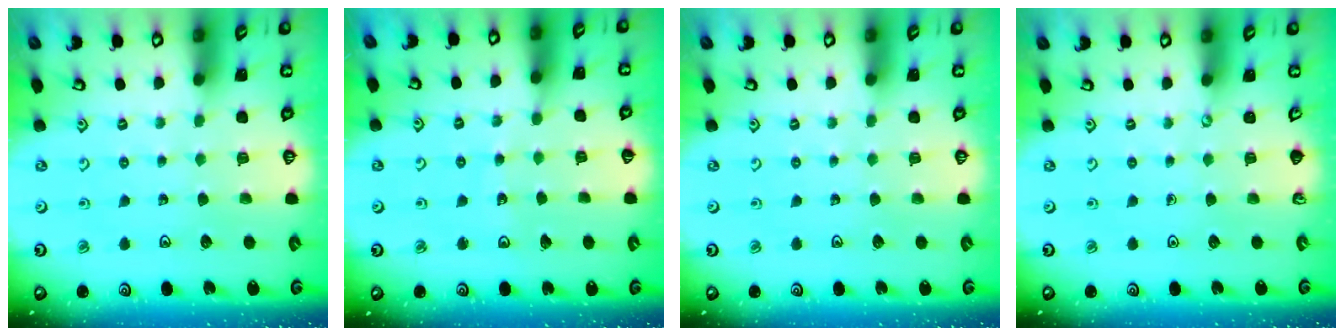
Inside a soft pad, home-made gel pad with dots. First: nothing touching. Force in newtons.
{"total": 6.0, "press": 5.9, "slide": 0.5}
{"total": 0.0}
{"total": 0.0}